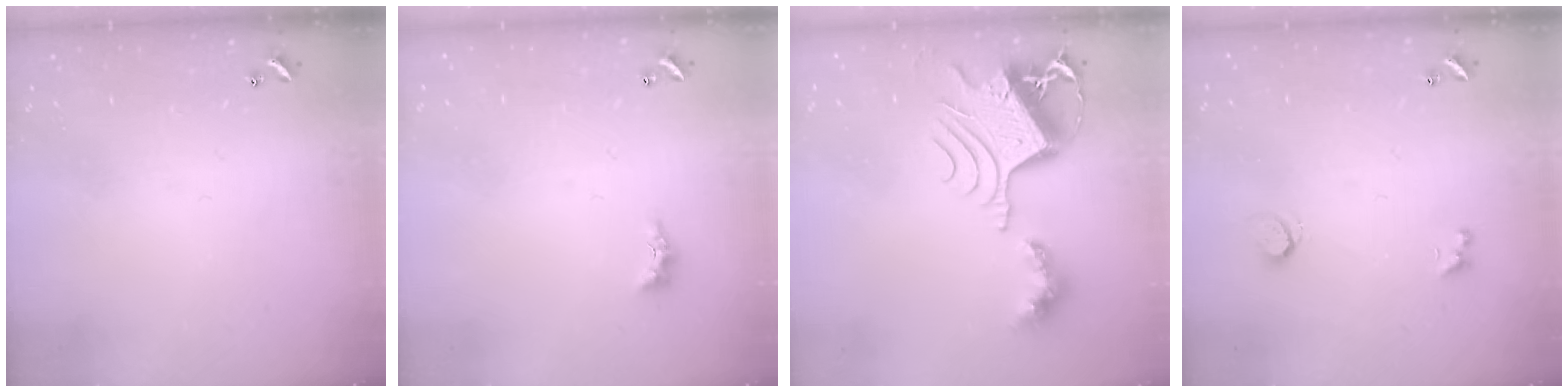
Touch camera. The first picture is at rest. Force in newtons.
{"total": 2.2, "press": 2.2, "slide": 0.6}
{"total": 10.9, "press": 10.9, "slide": 1.2}
{"total": 1.3, "press": 1.2, "slide": 0.4}